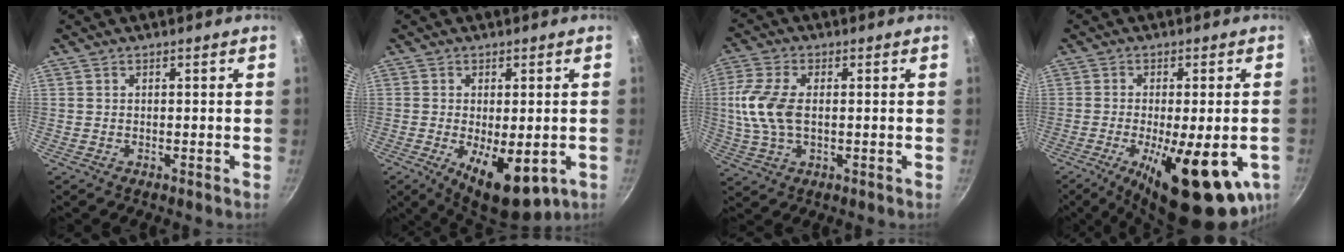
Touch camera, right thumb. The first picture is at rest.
{"total": 11.3, "force": [-3.2, 5.0, 9.6], "torque": [-0.127, -0.012, -0.032]}
{"total": 10.0, "force": [0.3, 5.7, 8.3], "torque": [-0.175, 0.006, 0.000]}
{"total": 20.4, "force": [-6.8, 6.5, 18.0], "torque": [-0.244, -0.014, -0.090]}